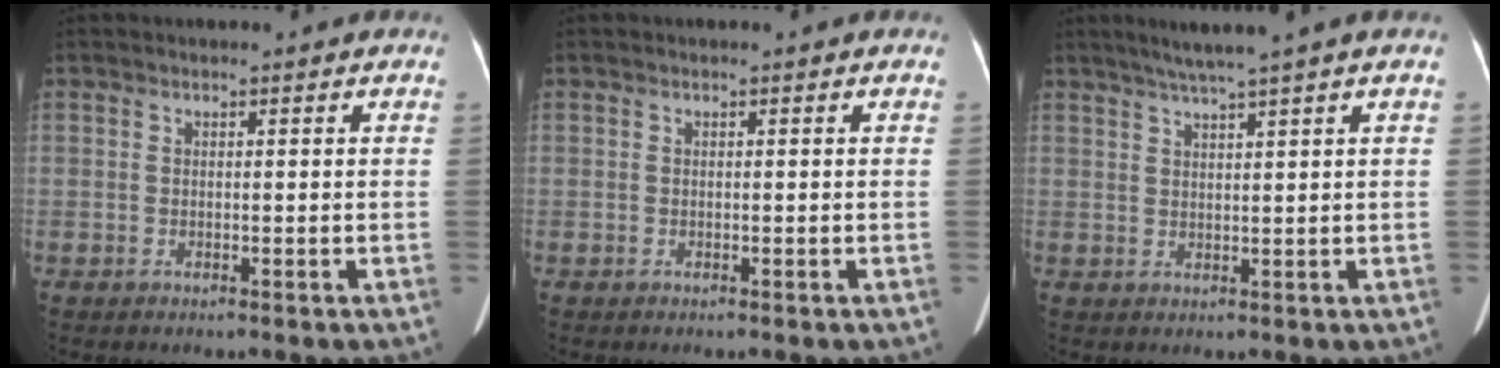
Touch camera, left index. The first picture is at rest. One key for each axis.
{"total": 0.0}
{"total": 4.8, "fx": 3.5, "fy": -1.2, "fz": 3.1, "tx": -0.055, "ty": 0.008, "tz": 0.063}